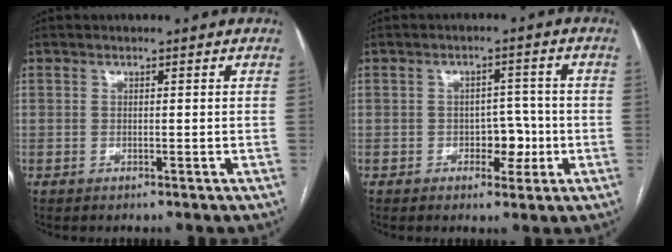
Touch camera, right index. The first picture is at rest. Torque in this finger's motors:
{"motor_torque": [0.15, 0.09, 0.06, 0.02]}